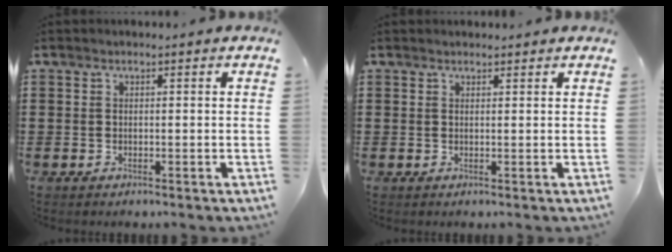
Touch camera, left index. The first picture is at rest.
{"total": 0.8, "force": [0.7, 0.1, 0.1], "torque": [-0.003, 0.000, 0.015]}